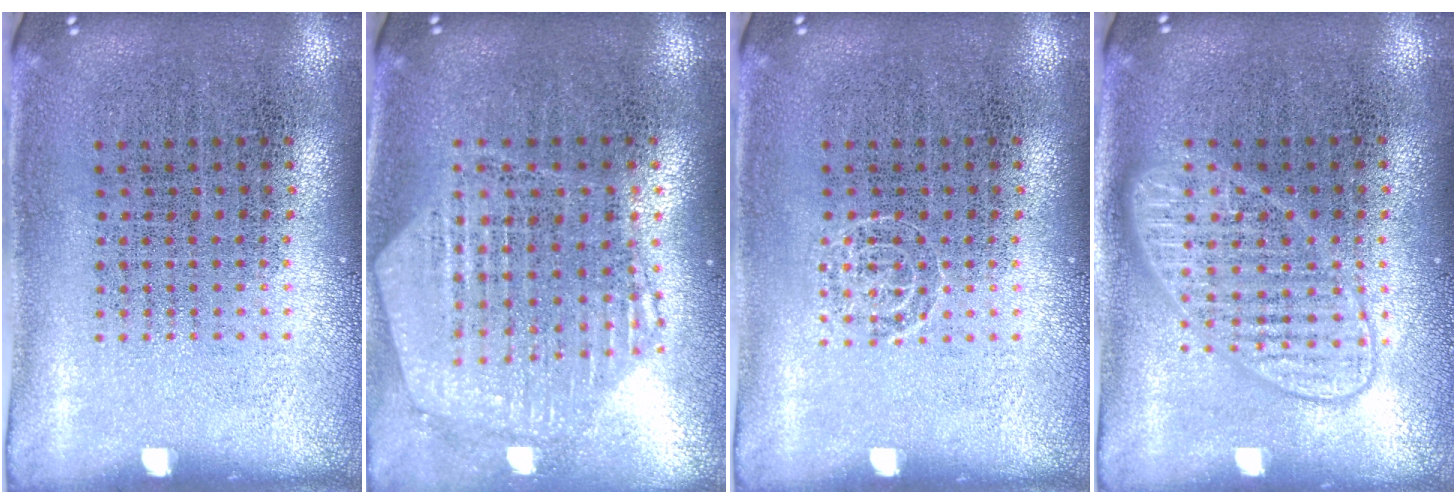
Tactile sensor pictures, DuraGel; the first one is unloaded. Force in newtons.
{"total": 1.2, "press": 1.2, "slide": 0.2}
{"total": 1.0, "press": 1.0, "slide": 0.1}
{"total": 2.8, "press": 2.7, "slide": 0.4}